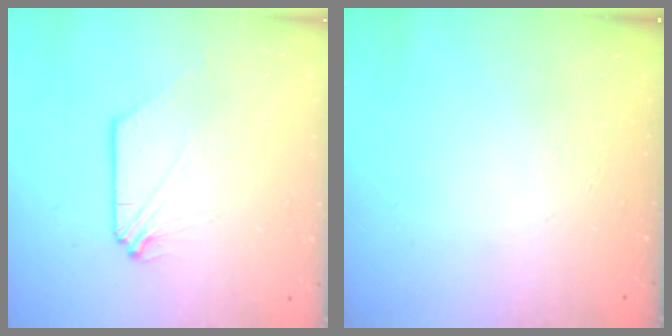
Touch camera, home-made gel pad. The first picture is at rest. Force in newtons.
{"total": 0.0}